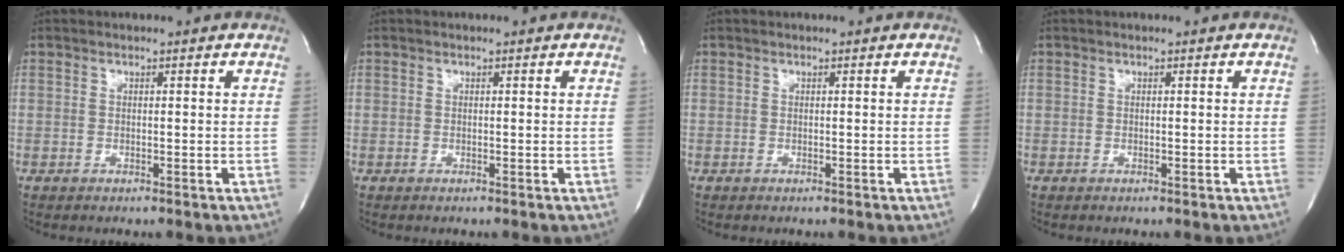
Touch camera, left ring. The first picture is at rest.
{"total": 0.0}
{"total": 0.0}
{"total": 0.0}